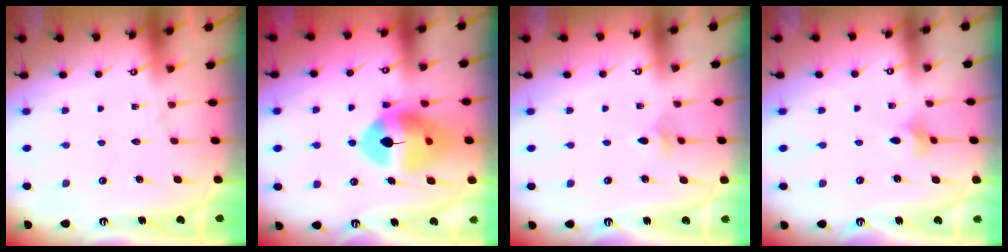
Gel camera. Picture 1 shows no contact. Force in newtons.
{"total": 14.1, "press": 14.0, "slide": 1.8}
{"total": 2.6, "press": 2.6, "slide": 0.5}
{"total": 2.8, "press": 2.8, "slide": 0.6}